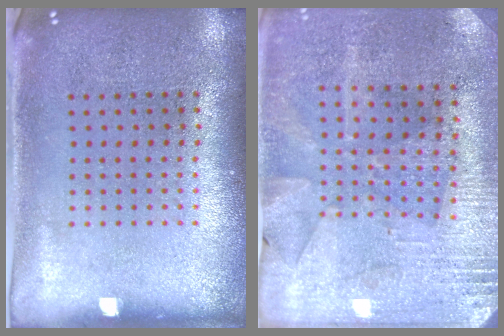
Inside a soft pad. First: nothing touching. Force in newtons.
{"total": 2.9, "press": 2.8, "slide": 0.8}